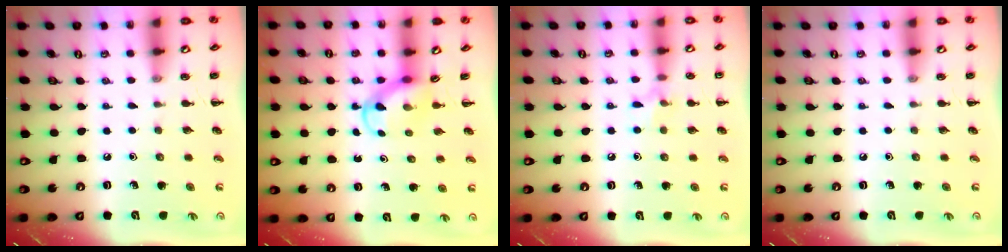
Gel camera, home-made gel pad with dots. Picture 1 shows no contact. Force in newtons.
{"total": 4.1, "press": 3.9, "slide": 1.2}
{"total": 6.3, "press": 6.0, "slide": 2.1}
{"total": 0.0}